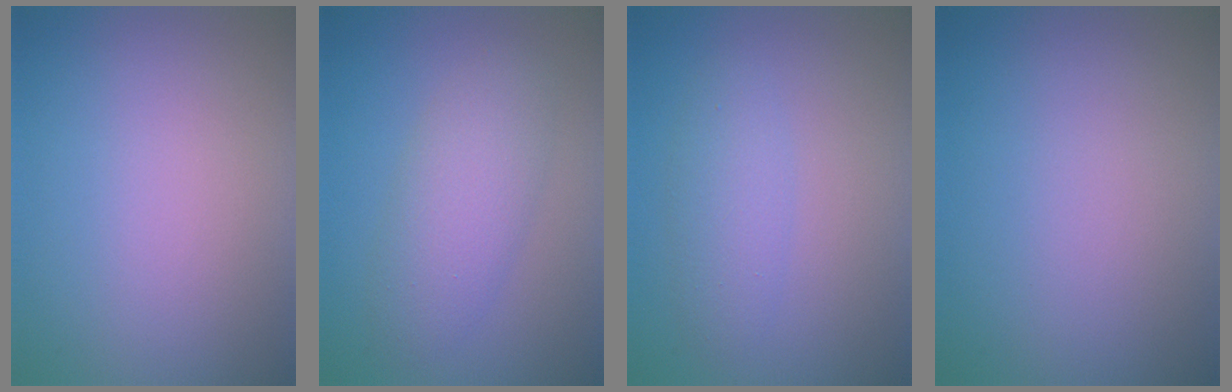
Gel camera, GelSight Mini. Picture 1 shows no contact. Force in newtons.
{"total": 4.0, "press": 4.0, "slide": 0.1}
{"total": 2.4, "press": 2.4, "slide": 0.0}
{"total": 0.0}